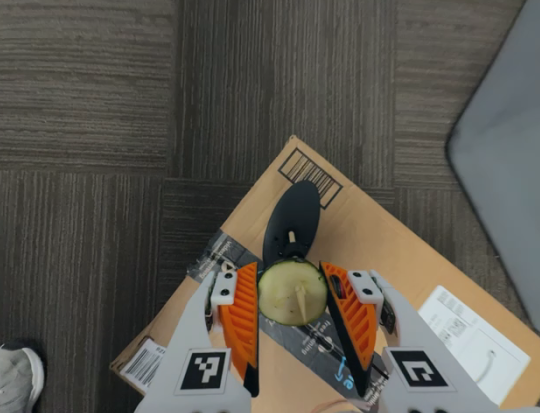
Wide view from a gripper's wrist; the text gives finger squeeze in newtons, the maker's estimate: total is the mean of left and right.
{"total": 7.1, "left": 7.3, "right": 6.9}